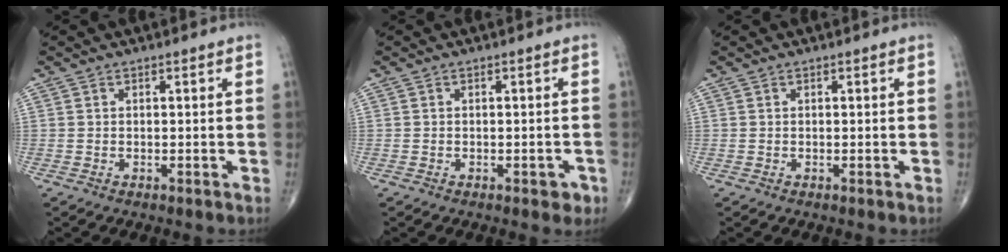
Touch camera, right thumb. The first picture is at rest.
{"total": 2.1, "force": [-1.1, 1.1, 1.5], "torque": [-0.010, 0.004, -0.012]}
{"total": 0.0}